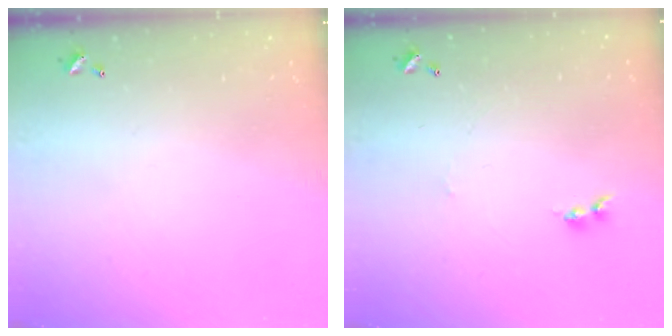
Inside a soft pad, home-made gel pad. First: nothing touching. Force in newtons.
{"total": 1.1, "press": 0.9, "slide": 0.5}